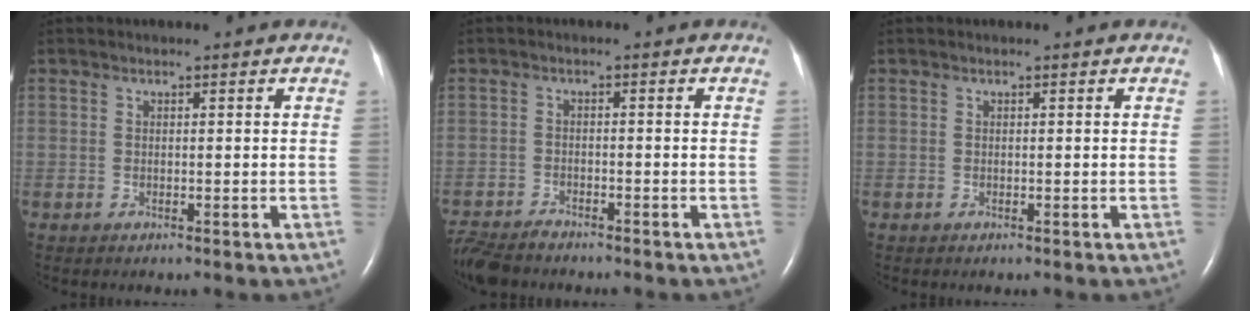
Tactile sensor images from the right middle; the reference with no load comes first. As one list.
[{"total": 7.0, "force": [-6.4, 1.3, 2.4], "torque": [-0.040, -0.019, -0.111]}, {"total": 0.0}]